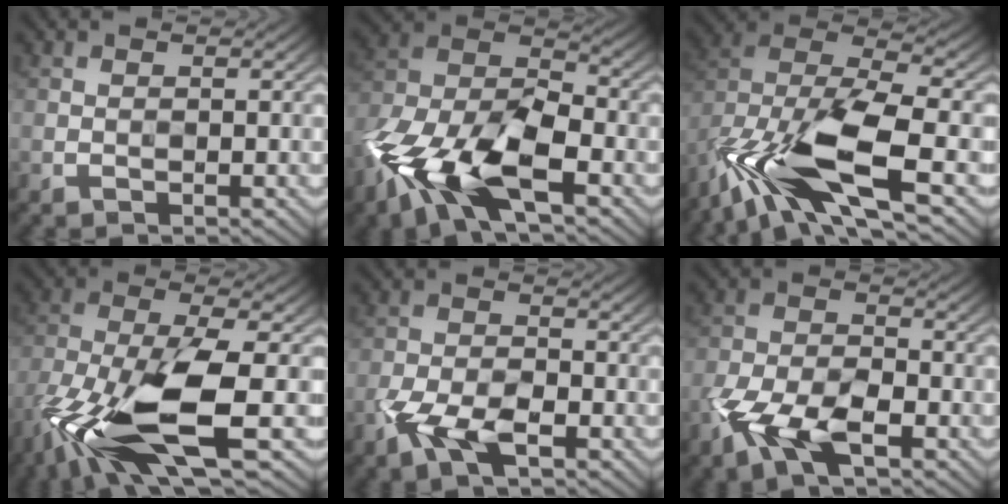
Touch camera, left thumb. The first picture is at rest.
{"total": 14.7, "force": [-7.7, 7.3, 10.2], "torque": [-0.226, -0.022, -0.165]}
{"total": 15.6, "force": [-8.0, 6.1, 11.9], "torque": [-0.270, -0.026, -0.148]}
{"total": 13.2, "force": [-6.0, 3.8, 11.1], "torque": [-0.236, -0.015, -0.118]}
{"total": 6.2, "force": [-3.2, 3.0, 4.3], "torque": [-0.090, -0.001, -0.073]}
{"total": 8.1, "force": [-4.2, 4.0, 5.6], "torque": [-0.121, -0.001, -0.093]}